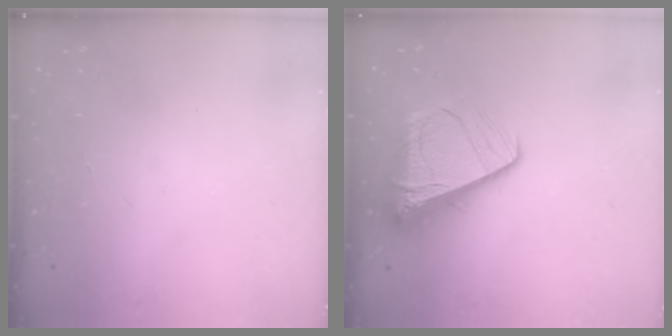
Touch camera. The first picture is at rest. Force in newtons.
{"total": 11.3, "press": 11.2, "slide": 1.1}